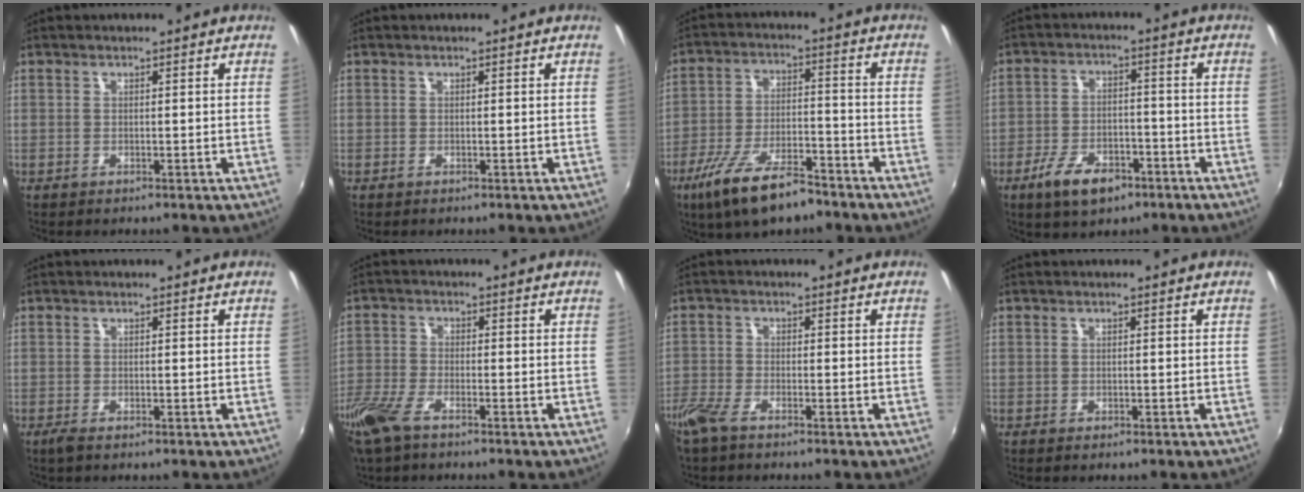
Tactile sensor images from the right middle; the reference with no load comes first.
{"total": 0.0}
{"total": 13.7, "force": [-9.7, 3.8, 8.9], "torque": [-0.186, -0.030, -0.169]}
{"total": 8.7, "force": [-5.6, 3.8, 5.6], "torque": [-0.125, -0.009, -0.095]}
{"total": 1.3, "force": [-0.9, 0.2, 1.0], "torque": [-0.021, -0.006, -0.017]}
{"total": 8.4, "force": [-5.8, 3.0, 5.2], "torque": [-0.136, -0.019, -0.123]}
{"total": 4.7, "force": [-3.7, 1.3, 2.5], "torque": [-0.070, -0.010, -0.079]}
{"total": 0.7, "force": [-0.1, -0.6, -0.1], "torque": [0.004, -0.005, -0.003]}